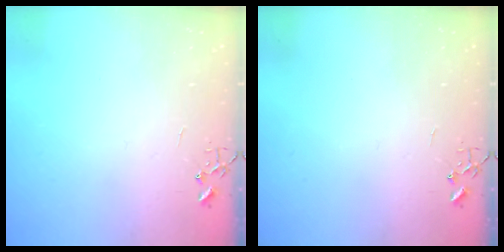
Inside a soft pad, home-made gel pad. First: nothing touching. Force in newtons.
{"total": 0.0}